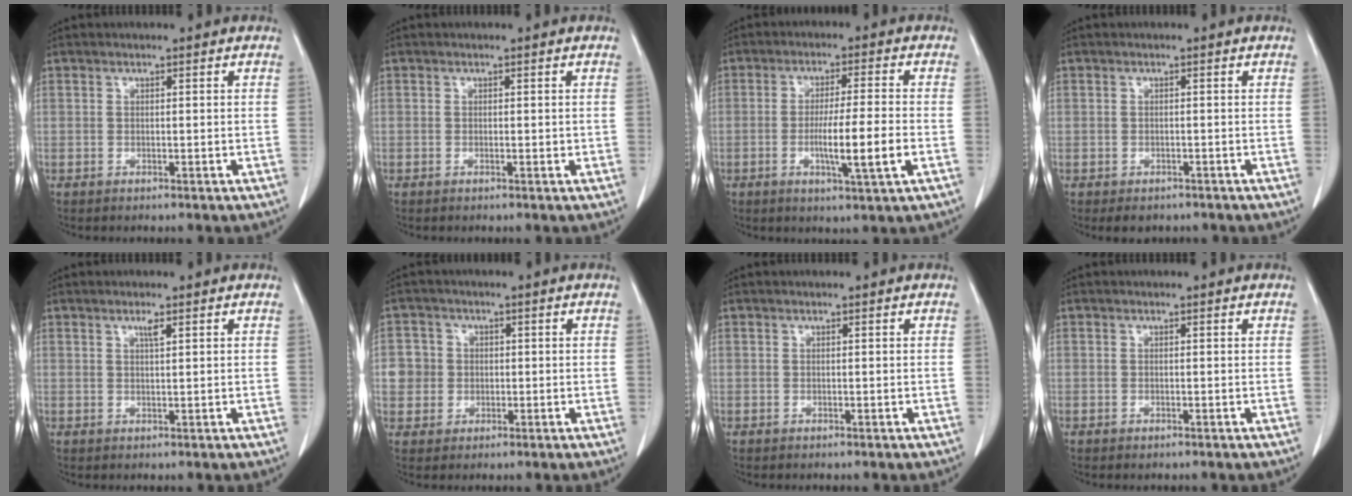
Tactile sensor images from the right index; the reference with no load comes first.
{"total": 0.6, "force": [-0.1, 0.3, 0.5], "torque": [-0.005, 0.000, -0.001]}
{"total": 8.2, "force": [-2.1, -0.4, 7.9], "torque": [-0.134, -0.012, -0.037]}
{"total": 2.9, "force": [-2.2, 1.8, 0.7], "torque": [-0.005, 0.001, -0.026]}
{"total": 1.3, "force": [0.7, 0.0, 1.1], "torque": [-0.021, -0.001, 0.014]}
{"total": 4.7, "force": [0.1, 4.6, 0.4], "torque": [-0.002, 0.013, 0.005]}
{"total": 0.0}
{"total": 0.0}